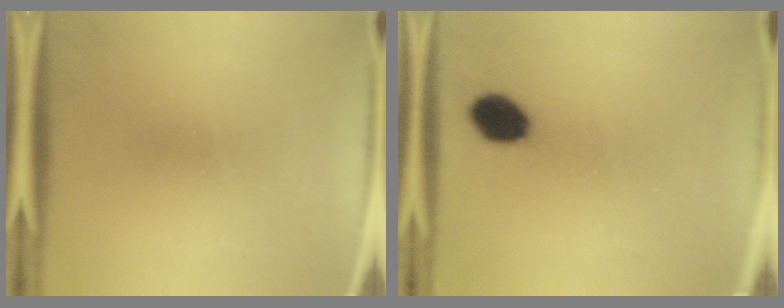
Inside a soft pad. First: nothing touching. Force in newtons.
{"total": 6.8}